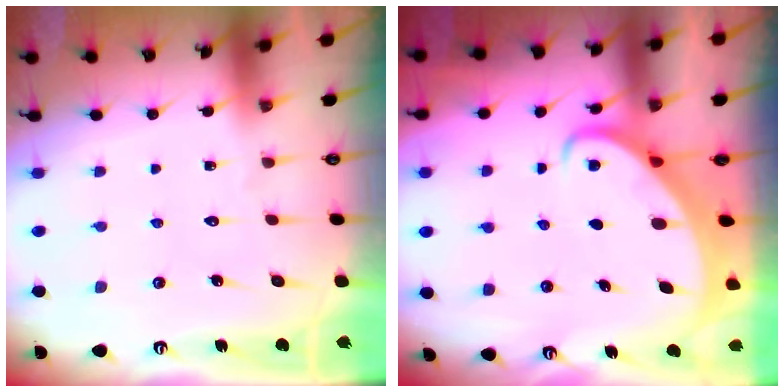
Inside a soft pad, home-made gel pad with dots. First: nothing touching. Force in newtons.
{"total": 2.8, "press": 2.7, "slide": 0.3}